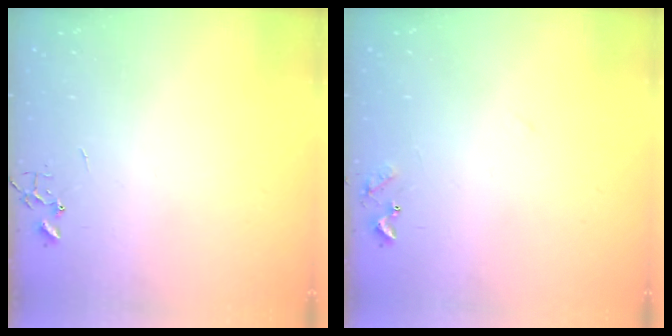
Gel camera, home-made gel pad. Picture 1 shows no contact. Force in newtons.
{"total": 7.8, "press": 7.8, "slide": 0.5}